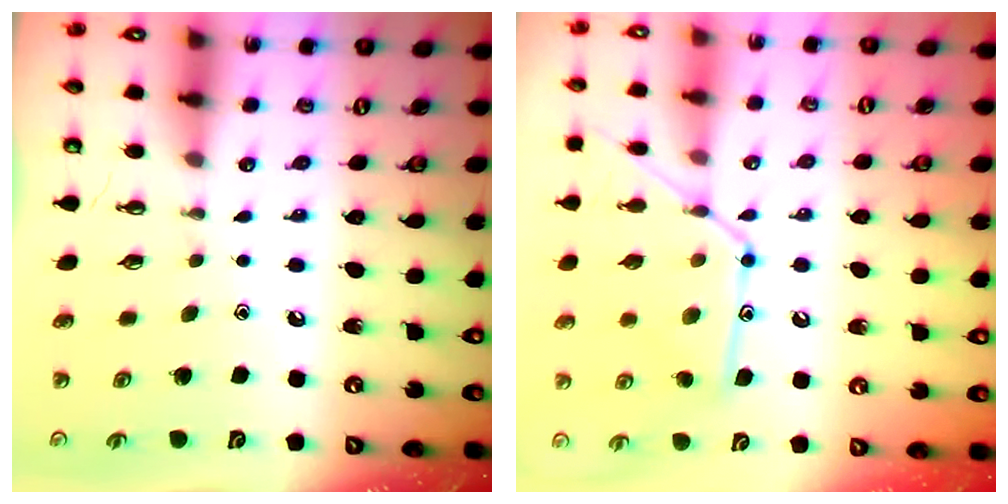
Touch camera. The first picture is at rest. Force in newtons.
{"total": 14.3, "press": 14.3, "slide": 1.0}